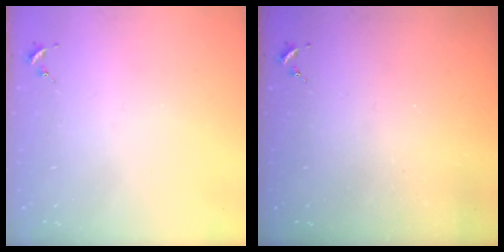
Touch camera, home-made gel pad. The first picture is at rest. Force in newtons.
{"total": 0.0}